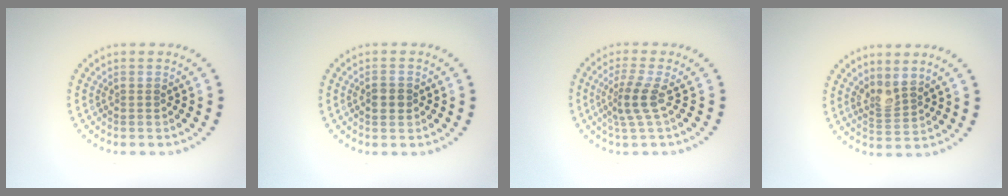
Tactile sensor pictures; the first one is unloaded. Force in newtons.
{"total": 1.6, "press": 1.5, "slide": 0.4}
{"total": 2.7, "press": 1.9, "slide": 1.9}
{"total": 2.2, "press": 1.6, "slide": 1.4}